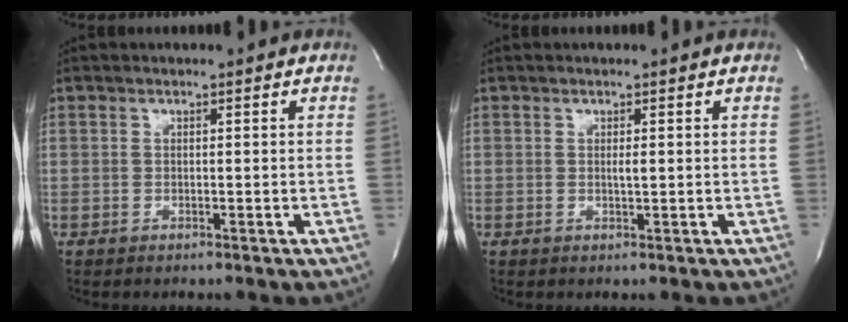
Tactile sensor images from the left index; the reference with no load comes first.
{"total": 0.8, "force": [0.1, 0.1, 0.8], "torque": [-0.021, -0.003, 0.003]}